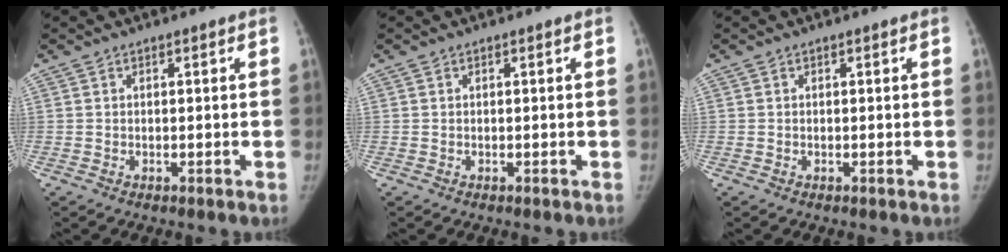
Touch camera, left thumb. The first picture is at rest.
{"total": 0.0}
{"total": 0.0}